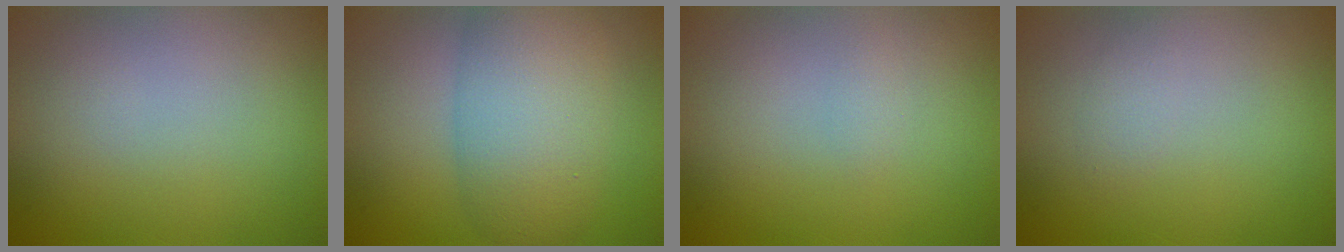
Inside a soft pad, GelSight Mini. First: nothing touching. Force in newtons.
{"total": 7.3, "press": 7.3, "slide": 0.5}
{"total": 0.6, "press": 0.6, "slide": 0.1}
{"total": 1.1, "press": 1.1, "slide": 0.0}